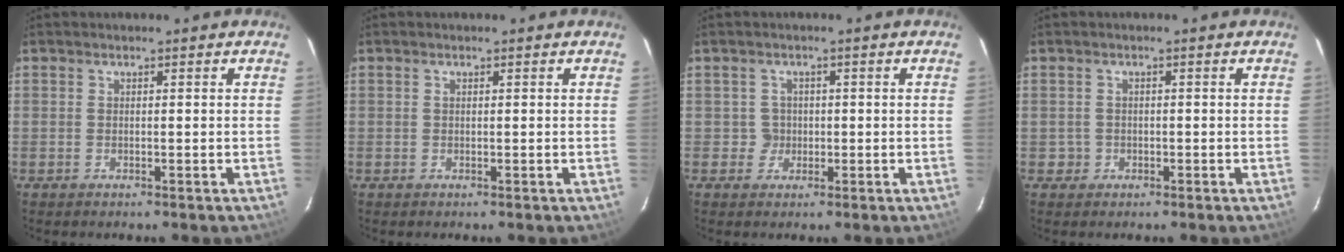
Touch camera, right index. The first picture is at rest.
{"total": 0.0}
{"total": 2.4, "force": [-0.3, 2.4, -0.2], "torque": [0.009, 0.012, -0.001]}
{"total": 1.8, "force": [-0.5, 1.7, -0.1], "torque": [0.004, 0.010, -0.004]}